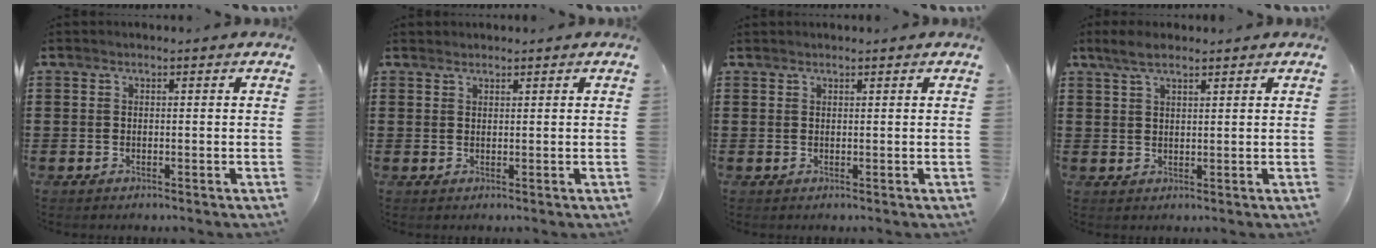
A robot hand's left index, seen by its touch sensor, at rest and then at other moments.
{"total": 1.0, "force": [1.0, 0.3, 0.0], "torque": [-0.002, 0.001, 0.020]}
{"total": 0.5, "force": [0.5, 0.1, 0.0], "torque": [-0.003, 0.000, 0.011]}
{"total": 3.6, "force": [2.5, 1.2, 2.3], "torque": [-0.050, 0.005, 0.047]}